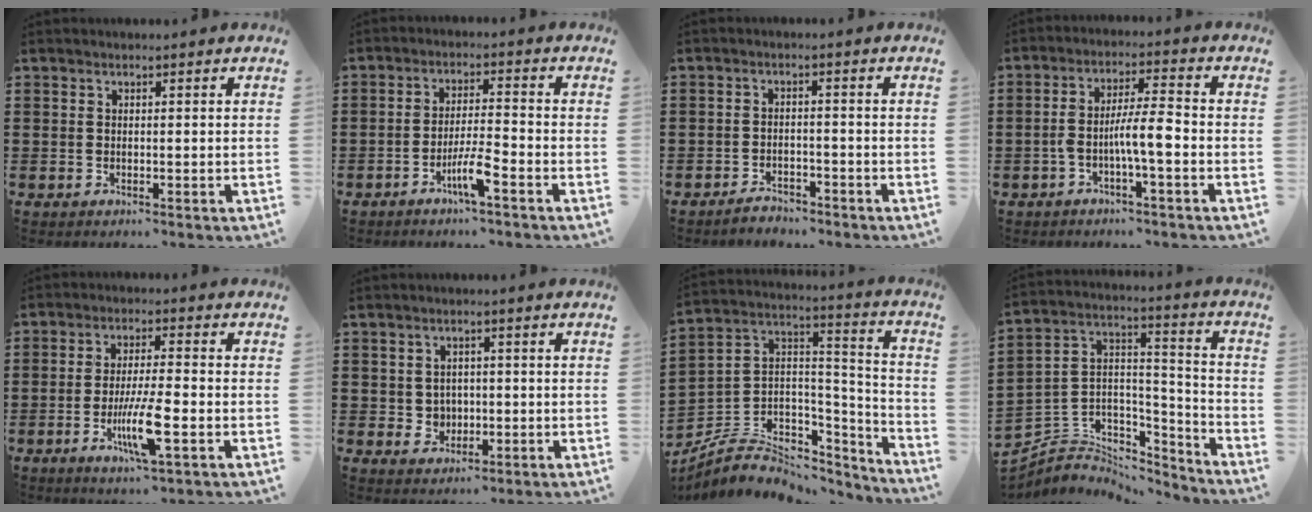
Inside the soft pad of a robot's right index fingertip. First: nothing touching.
{"total": 4.9, "force": [-2.8, 0.3, 3.9], "torque": [-0.080, -0.006, -0.055]}
{"total": 2.5, "force": [-2.4, 0.5, 0.4], "torque": [-0.012, 0.004, -0.049]}
{"total": 6.5, "force": [-2.2, 1.4, 5.9], "torque": [-0.110, 0.007, -0.044]}
{"total": 8.3, "force": [-2.8, 1.3, 7.7], "torque": [-0.148, -0.013, -0.051]}
{"total": 2.5, "force": [-0.2, 2.3, 0.8], "torque": [-0.026, 0.008, -0.007]}
{"total": 7.2, "force": [-4.1, 5.5, 2.2], "torque": [-0.057, 0.004, -0.070]}
{"total": 4.8, "force": [-3.5, 3.3, 0.7], "torque": [-0.043, -0.012, -0.074]}